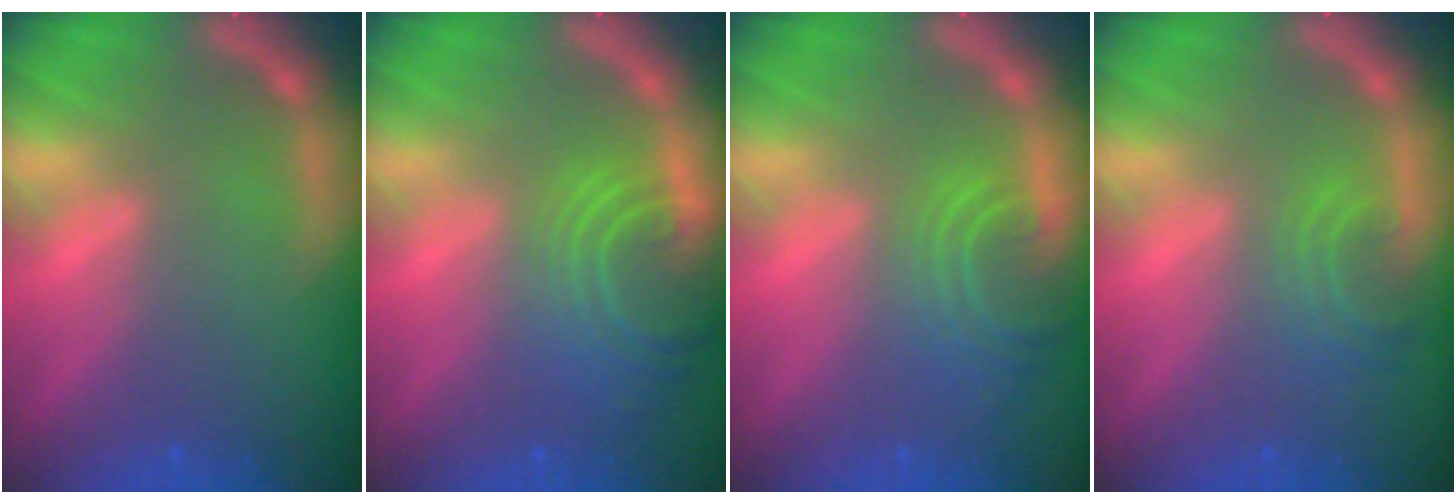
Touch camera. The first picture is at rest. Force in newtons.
{"total": 7.6}
{"total": 5.1}
{"total": 2.9}